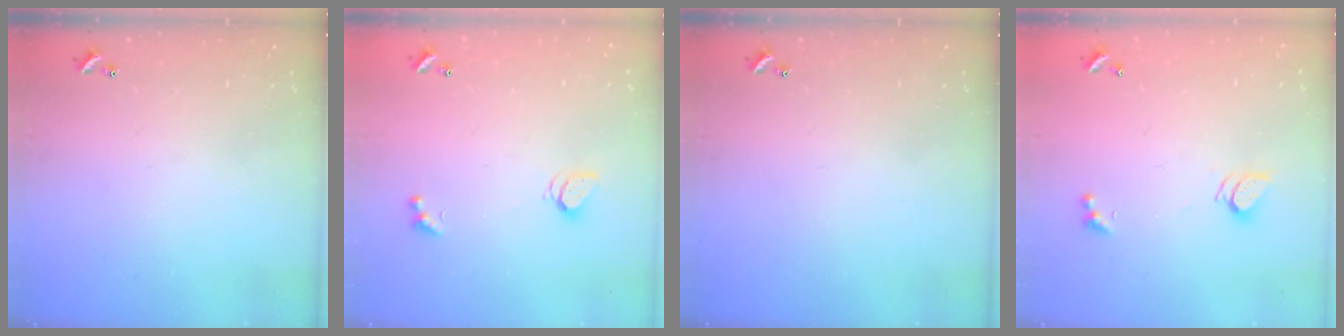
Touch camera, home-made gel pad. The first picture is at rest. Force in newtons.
{"total": 2.0, "press": 2.0, "slide": 0.3}
{"total": 0.0}
{"total": 2.3, "press": 2.3, "slide": 0.2}